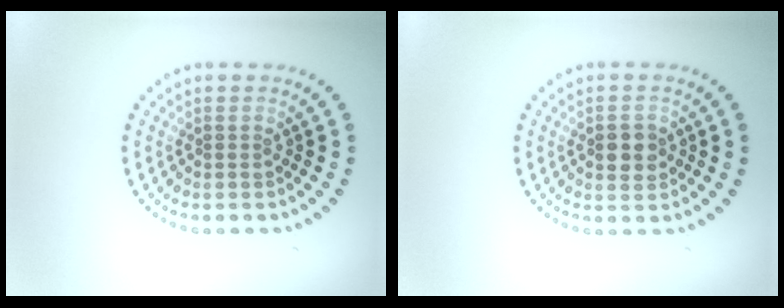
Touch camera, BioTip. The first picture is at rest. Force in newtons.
{"total": 2.2, "press": 2.2, "slide": 0.2}